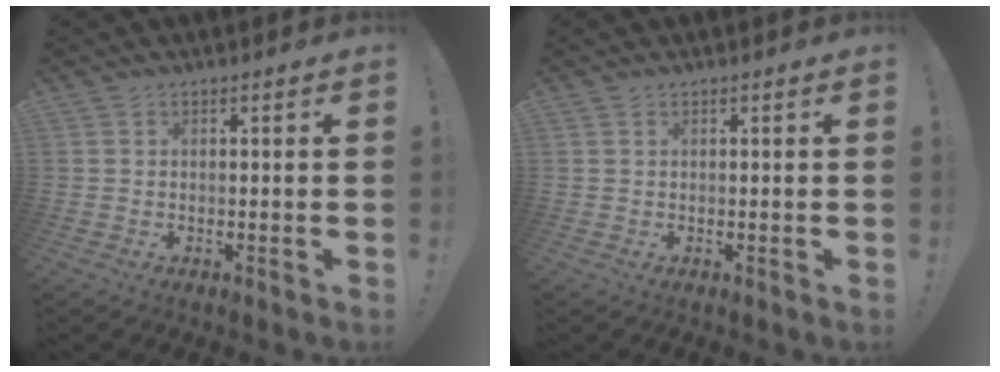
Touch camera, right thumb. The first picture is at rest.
{"total": 0.0}